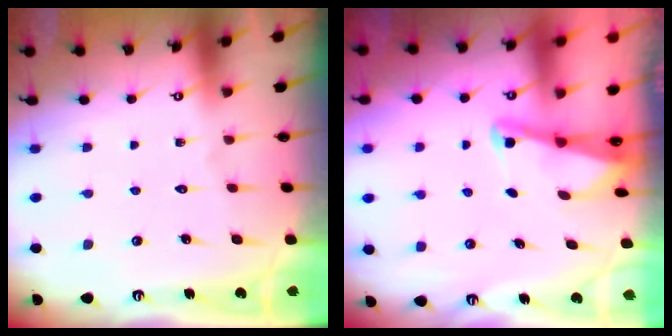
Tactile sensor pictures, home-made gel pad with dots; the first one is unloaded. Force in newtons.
{"total": 2.3, "press": 2.3, "slide": 0.3}